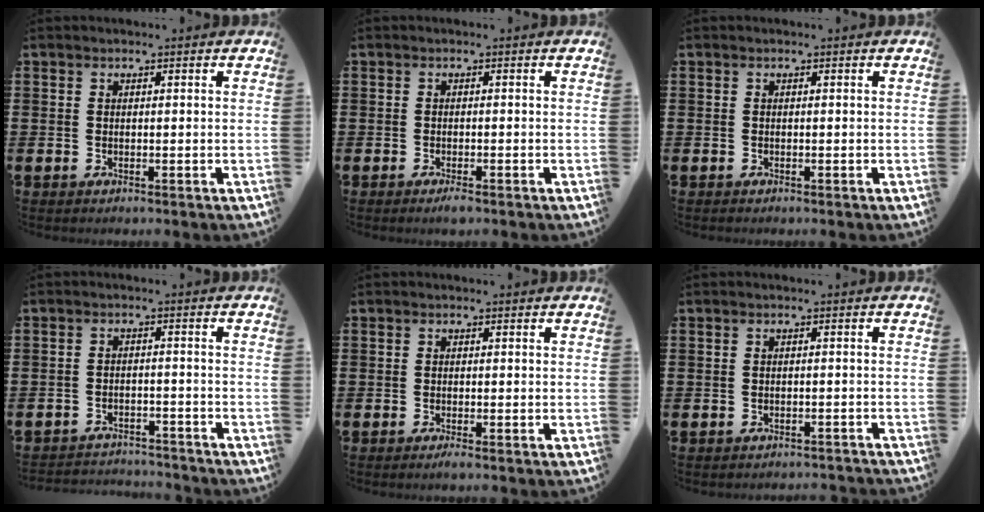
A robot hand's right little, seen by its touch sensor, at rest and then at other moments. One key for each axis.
{"total": 1.0, "fx": -0.6, "fy": 0.2, "fz": 0.8, "tx": -0.015, "ty": -0.001, "tz": -0.013}
{"total": 0.0}
{"total": 2.4, "fx": -2.3, "fy": 0.1, "fz": -0.3, "tx": -0.003, "ty": 0.002, "tz": -0.052}
{"total": 0.7, "fx": -0.4, "fy": 0.0, "fz": 0.6, "tx": -0.010, "ty": -0.003, "tz": -0.007}
{"total": 0.9, "fx": -0.9, "fy": 0.0, "fz": 0.0, "tx": -0.002, "ty": 0.000, "tz": -0.018}